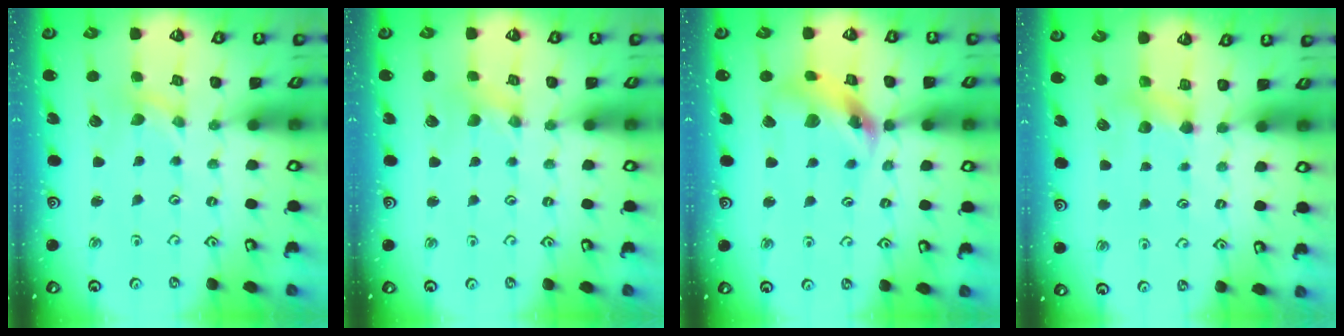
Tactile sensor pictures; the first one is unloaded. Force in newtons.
{"total": 0.0}
{"total": 13.1, "press": 13.0, "slide": 1.7}
{"total": 4.1, "press": 4.0, "slide": 0.9}